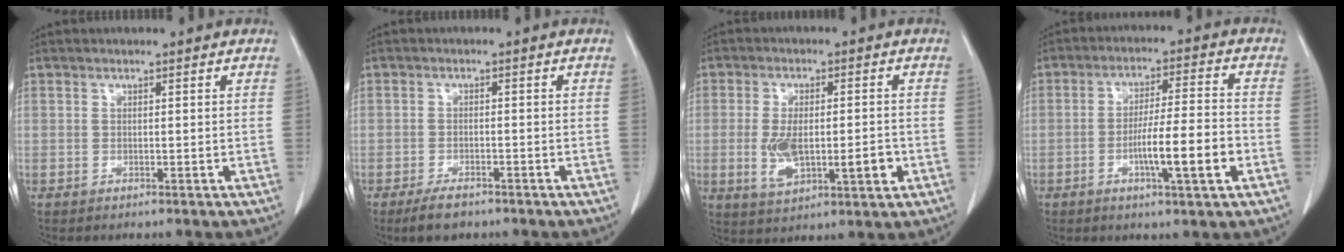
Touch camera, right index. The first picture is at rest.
{"total": 3.8, "force": [-2.9, 1.6, 2.0], "torque": [-0.038, -0.003, -0.044]}
{"total": 9.4, "force": [-1.6, 3.6, 8.5], "torque": [-0.152, -0.001, -0.015]}
{"total": 9.7, "force": [-3.2, 0.4, 9.2], "torque": [-0.152, 0.002, -0.051]}